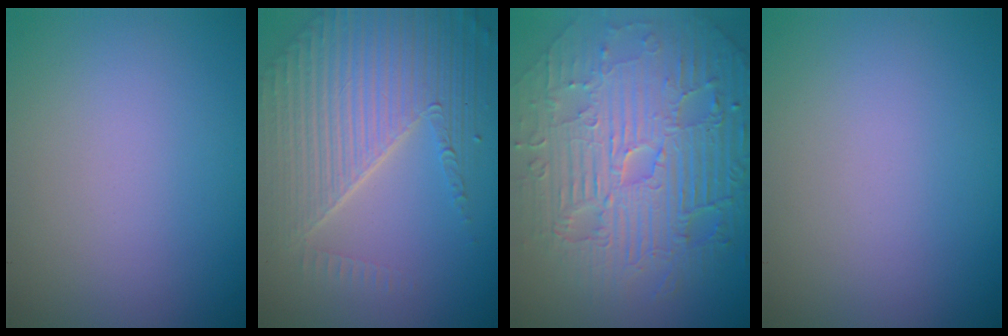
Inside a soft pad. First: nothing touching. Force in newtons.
{"total": 7.5, "press": 5.3, "slide": 5.2}
{"total": 11.2, "press": 7.2, "slide": 8.6}
{"total": 0.0}